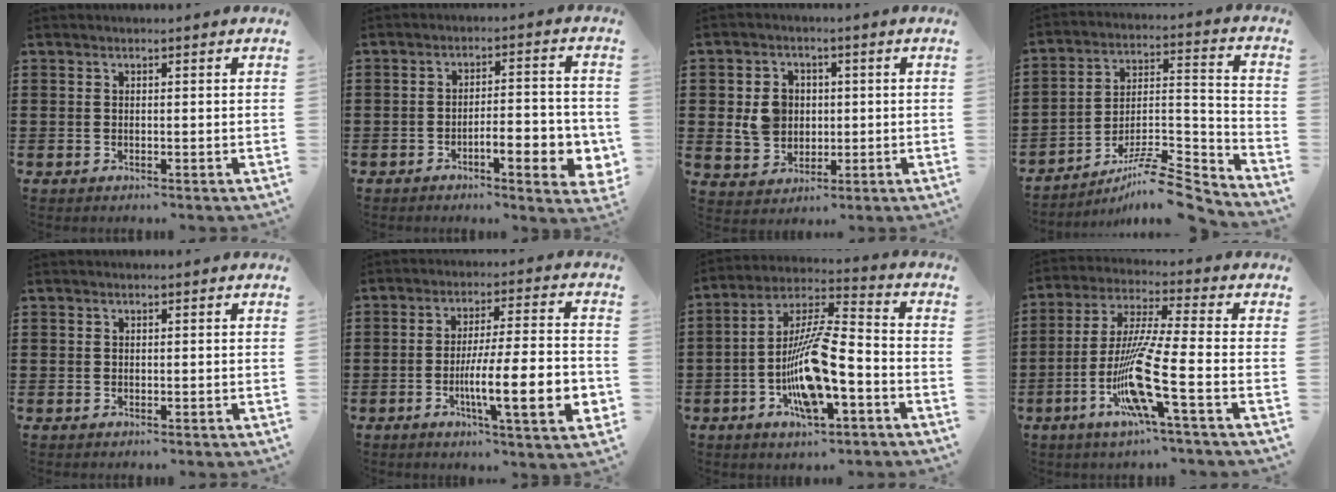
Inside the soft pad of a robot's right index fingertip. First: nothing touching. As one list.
[{"total": 6.6, "force": [-2.7, 1.9, 5.7], "torque": [-0.076, -0.006, -0.047]}, {"total": 6.4, "force": [0.6, 5.2, 3.6], "torque": [-0.100, 0.011, 0.008]}, {"total": 8.9, "force": [-7.5, 1.5, 4.5], "torque": [-0.067, 0.012, -0.144]}, {"total": 0.0}, {"total": 13.4, "force": [-4.0, 2.4, 12.5], "torque": [-0.219, -0.011, -0.072]}, {"total": 12.0, "force": [-4.5, 3.5, 10.6], "torque": [-0.230, -0.008, -0.089]}, {"total": 12.8, "force": [-4.9, 0.9, 11.8], "torque": [-0.259, -0.021, -0.103]}]